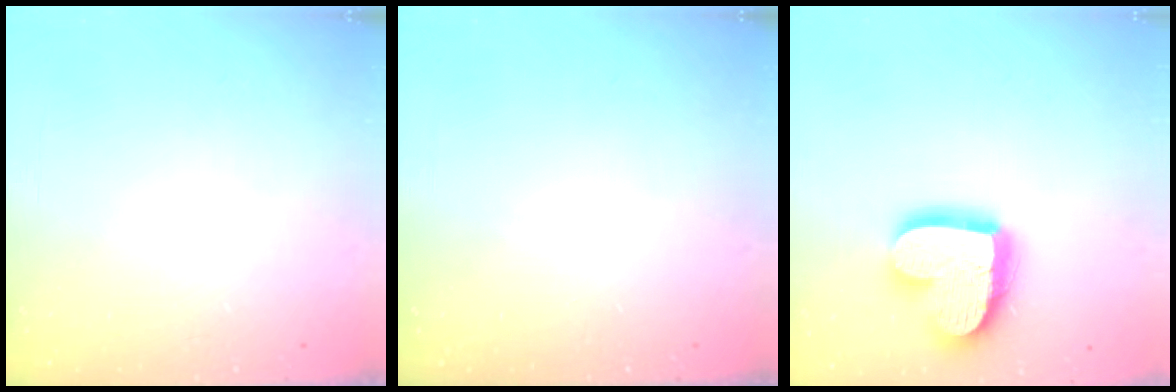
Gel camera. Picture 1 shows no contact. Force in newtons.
{"total": 0.0}
{"total": 17.3, "press": 17.3, "slide": 1.5}